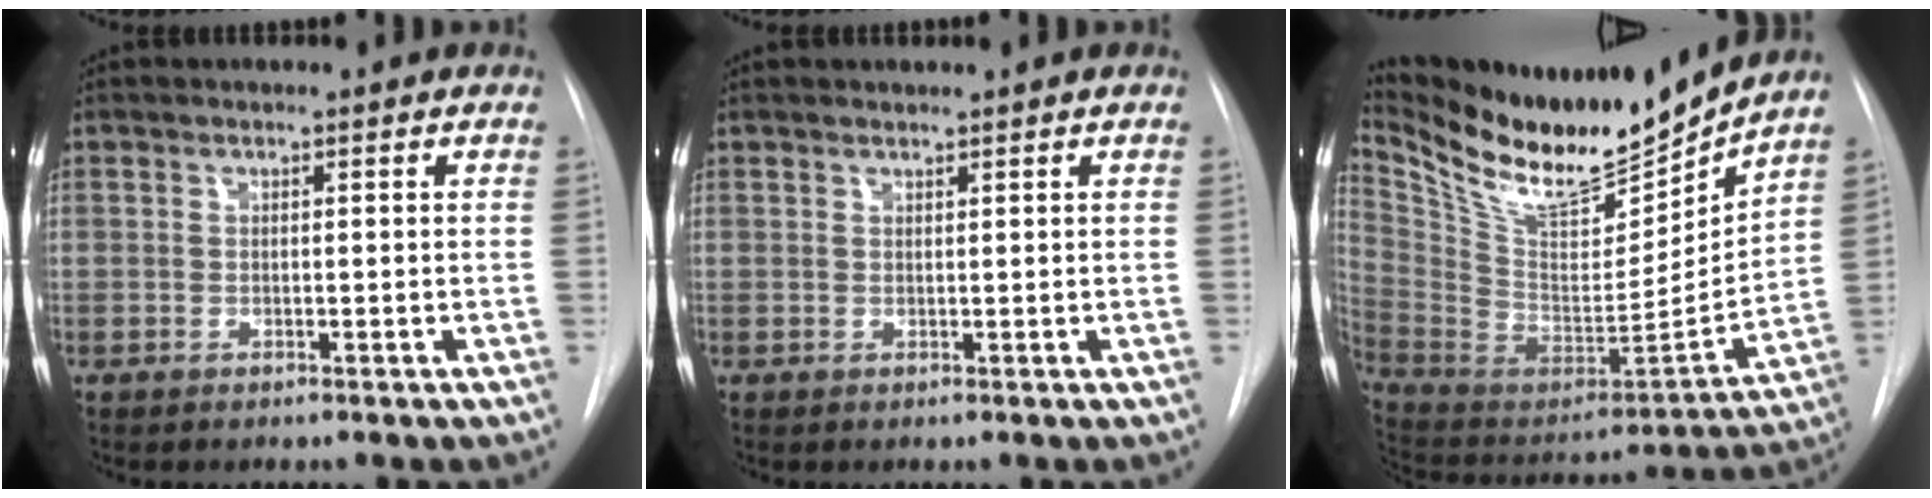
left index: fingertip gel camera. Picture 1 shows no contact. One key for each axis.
{"total": 1.1, "fx": 1.1, "fy": -0.1, "fz": 0.2, "tx": -0.003, "ty": 0.011, "tz": 0.024}
{"total": 20.7, "fx": 18.7, "fy": 2.8, "fz": 8.5, "tx": -0.167, "ty": -0.043, "tz": 0.329}